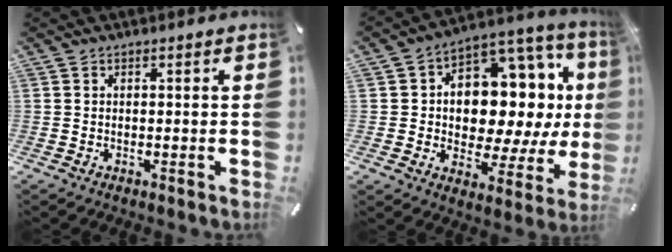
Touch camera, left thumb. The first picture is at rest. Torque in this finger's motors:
{"motor_torque": [2.66, 2.35, 0.58, -0.34, 0.33]}